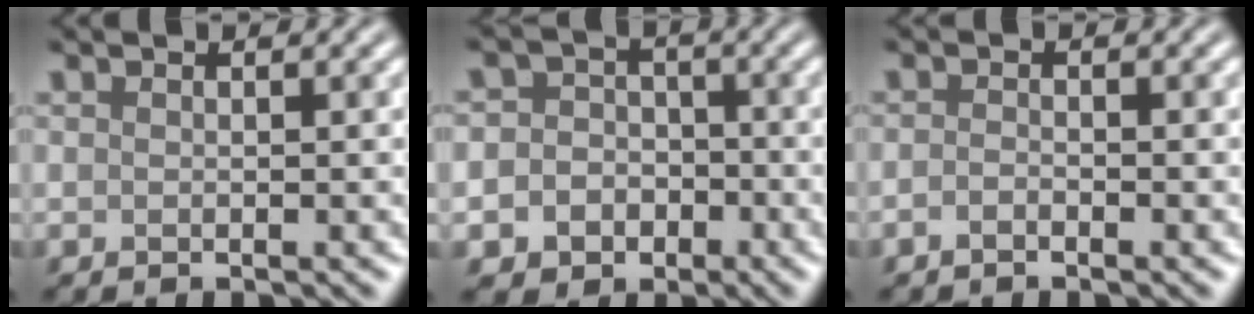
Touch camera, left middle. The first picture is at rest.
{"total": 6.0, "force": [-2.3, 5.4, 1.4], "torque": [-0.004, 0.000, -0.056]}
{"total": 0.8, "force": [-0.6, 0.3, 0.5], "torque": [-0.011, 0.000, -0.013]}